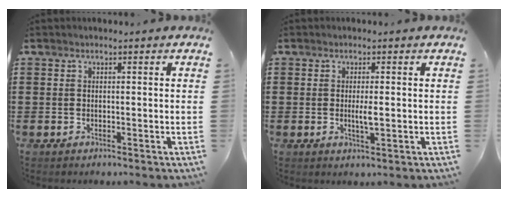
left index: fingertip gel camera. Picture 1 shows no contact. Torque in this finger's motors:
{"motor_torque": [0.58, 0.08, 0.08, 0.06]}